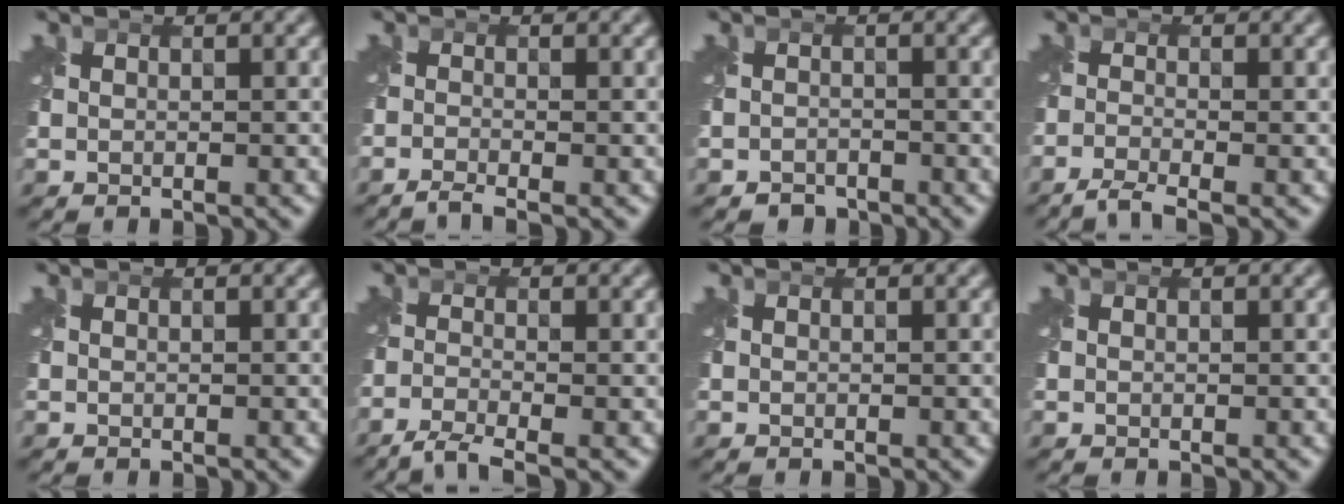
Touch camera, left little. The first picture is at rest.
{"total": 1.6, "force": [-1.3, 0.1, 0.9], "torque": [-0.015, -0.009, -0.038]}
{"total": 1.4, "force": [-1.2, 0.7, 0.0], "torque": [0.002, -0.003, -0.026]}
{"total": 2.5, "force": [-2.0, 0.3, 1.4], "torque": [-0.028, -0.010, -0.055]}
{"total": 0.0}
{"total": 3.0, "force": [-2.5, 0.4, 1.7], "torque": [-0.035, -0.010, -0.065]}
{"total": 0.0}
{"total": 0.0}